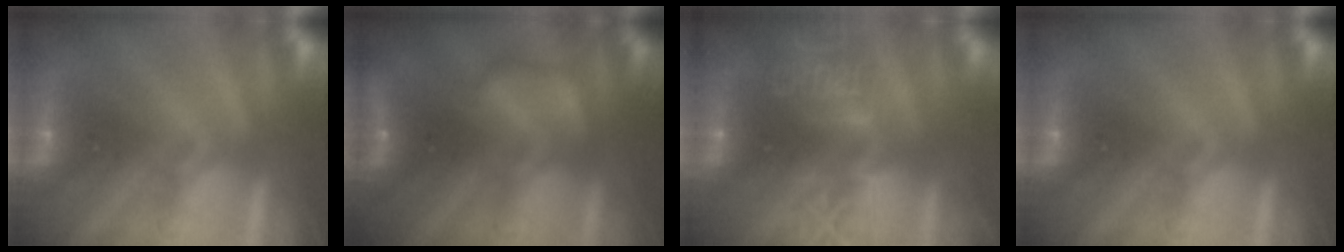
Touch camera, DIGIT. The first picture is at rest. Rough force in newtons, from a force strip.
{"total": 2.3}
{"total": 6.4}
{"total": 0.0}